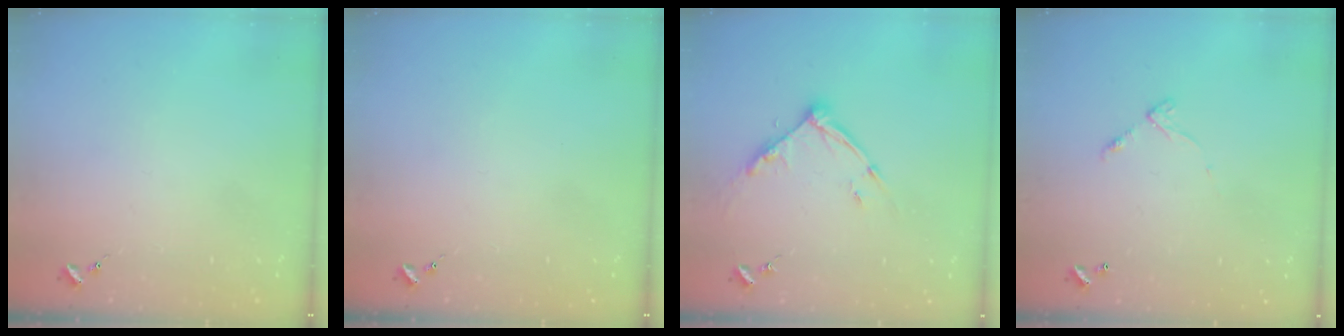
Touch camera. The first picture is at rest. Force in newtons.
{"total": 0.0}
{"total": 10.3, "press": 10.2, "slide": 0.9}
{"total": 6.2, "press": 6.2, "slide": 0.4}